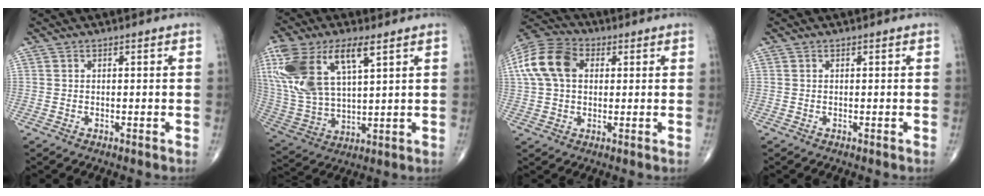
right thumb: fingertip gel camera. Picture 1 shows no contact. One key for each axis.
{"total": 19.4, "fx": 8.3, "fy": 8.8, "fz": 15.2, "tx": -0.323, "ty": -0.010, "tz": 0.164}
{"total": 12.9, "fx": 2.8, "fy": 8.9, "fz": 8.9, "tx": -0.173, "ty": 0.025, "tz": 0.044}
{"total": 0.0}